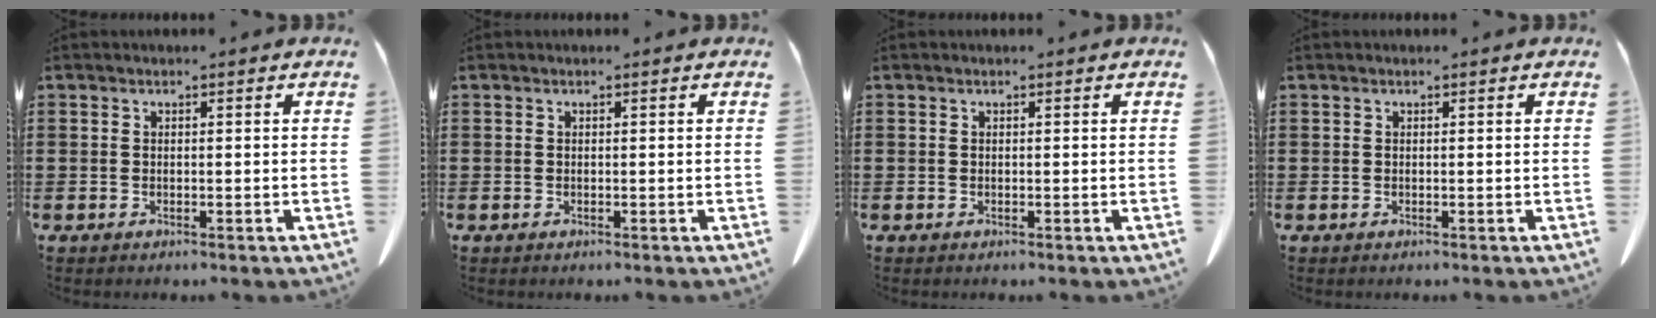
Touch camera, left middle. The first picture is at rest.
{"total": 0.0}
{"total": 0.0}
{"total": 0.0}